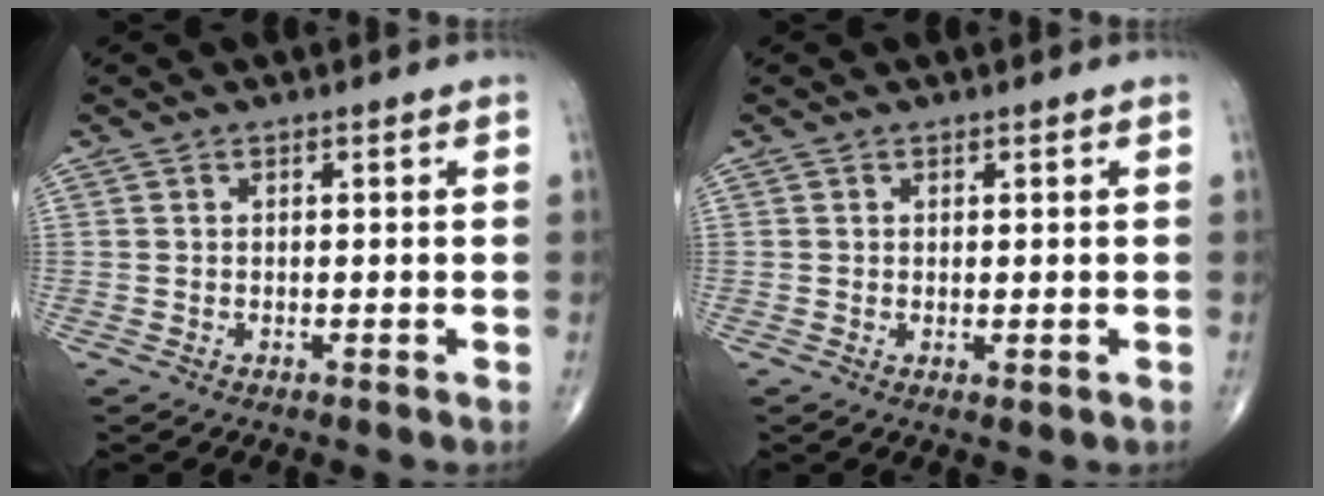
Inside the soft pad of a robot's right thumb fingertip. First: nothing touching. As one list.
[{"total": 1.0, "force": [-0.1, 0.4, 0.9], "torque": [-0.017, -0.005, 0.001]}]